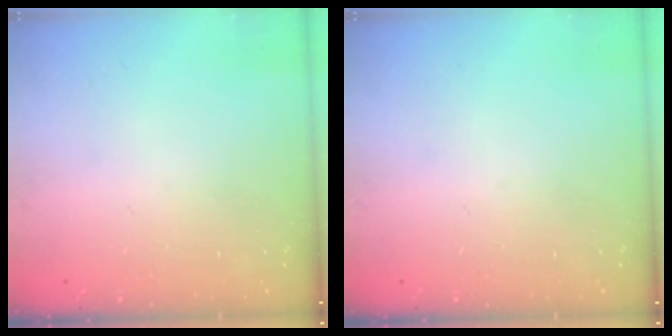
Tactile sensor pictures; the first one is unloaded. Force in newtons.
{"total": 0.0}